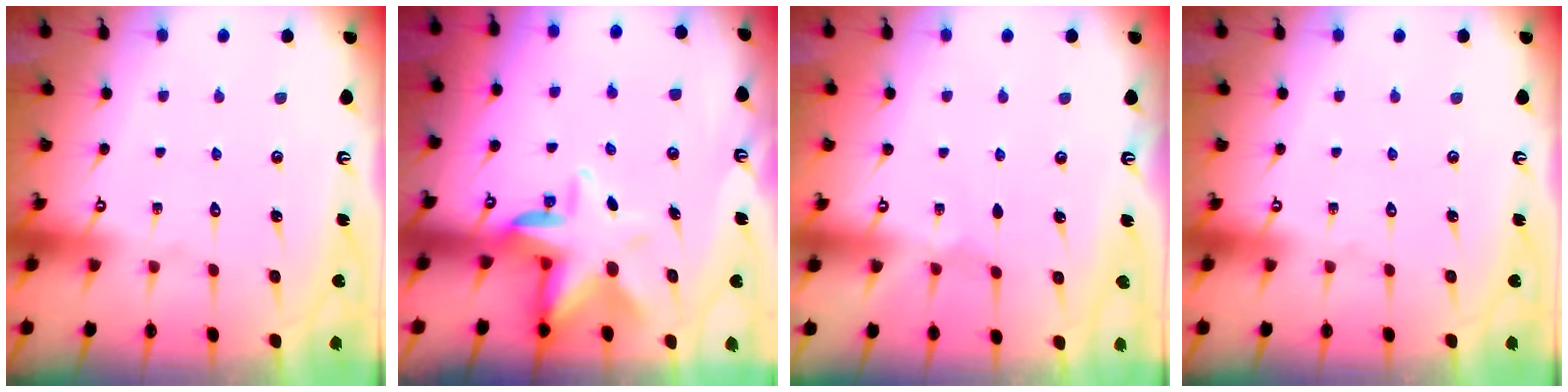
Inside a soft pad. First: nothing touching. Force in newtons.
{"total": 8.6, "press": 8.4, "slide": 1.5}
{"total": 0.6, "press": 0.6, "slide": 0.2}
{"total": 0.0}